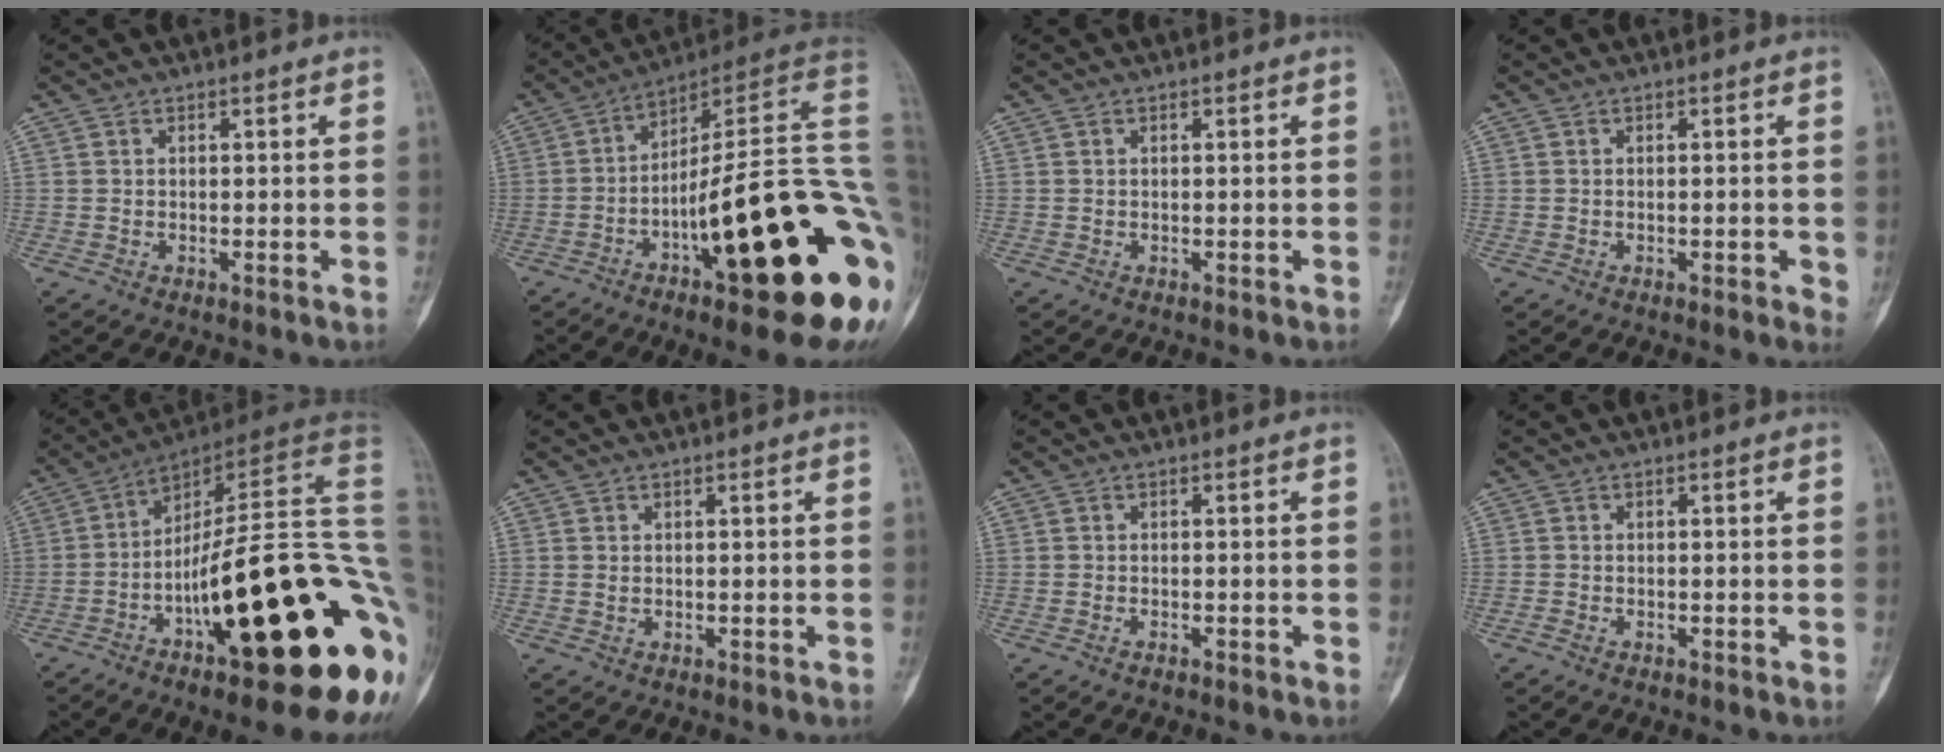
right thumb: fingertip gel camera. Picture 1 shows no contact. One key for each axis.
{"total": 29.3, "fx": -8.5, "fy": 6.6, "fz": 27.3, "tx": -0.305, "ty": 0.051, "tz": -0.124}
{"total": 0.0}
{"total": 2.1, "fx": -0.4, "fy": 0.9, "fz": 1.8, "tx": -0.018, "ty": -0.002, "tz": -0.004}
{"total": 31.9, "fx": -9.1, "fy": 7.9, "fz": 29.5, "tx": -0.327, "ty": 0.058, "tz": -0.135}
{"total": 0.8, "fx": 0.0, "fy": 0.7, "fz": 0.4, "tx": -0.006, "ty": 0.001, "tz": 0.001}
{"total": 0.8, "fx": -0.6, "fy": 0.5, "fz": 0.3, "tx": -0.004, "ty": 0.004, "tz": -0.013}
{"total": 0.9, "fx": -0.7, "fy": 0.5, "fz": 0.3, "tx": -0.006, "ty": 0.001, "tz": -0.018}